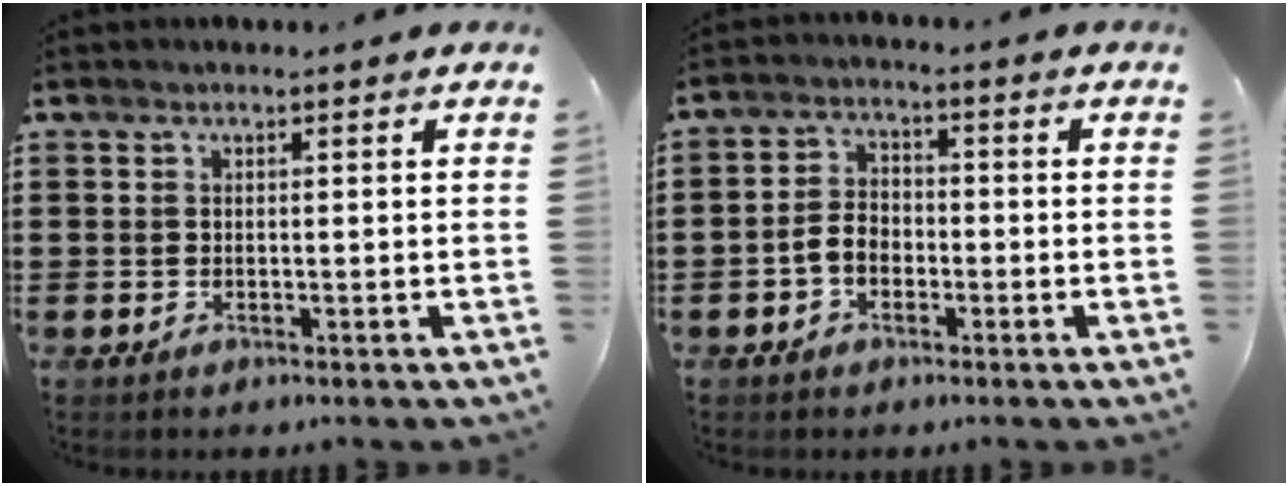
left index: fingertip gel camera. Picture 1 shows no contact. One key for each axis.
{"total": 3.9, "fx": -1.6, "fy": 2.7, "fz": 2.3, "tx": -0.066, "ty": 0.001, "tz": -0.038}